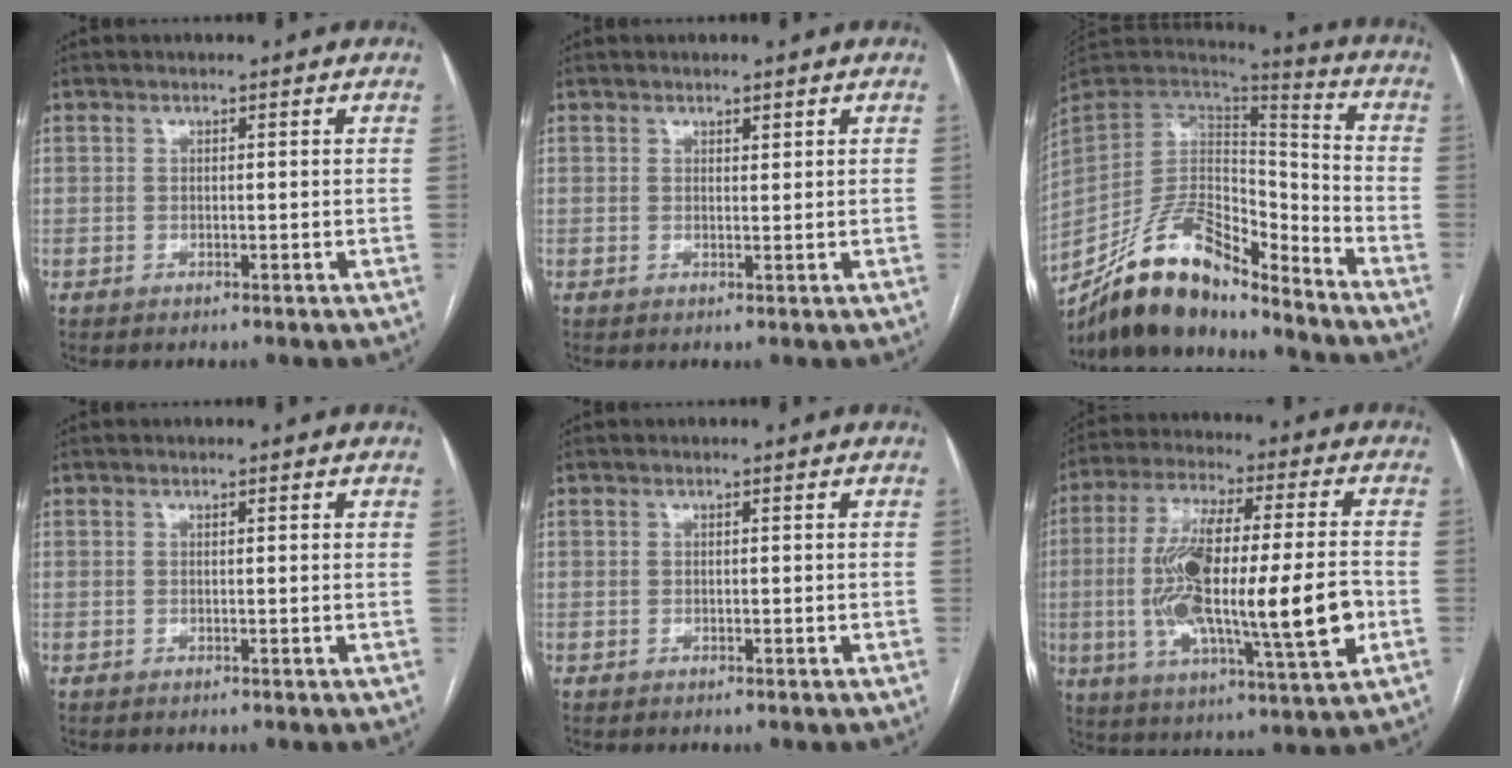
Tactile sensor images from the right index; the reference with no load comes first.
{"total": 0.9, "force": [0.7, 0.3, 0.4], "torque": [-0.008, -0.003, 0.011]}
{"total": 17.7, "force": [-14.3, 6.2, 8.4], "torque": [-0.147, 0.042, -0.254]}
{"total": 0.5, "force": [0.3, 0.0, 0.4], "torque": [-0.007, 0.001, 0.002]}
{"total": 0.0}
{"total": 21.3, "force": [-2.8, 3.7, 20.8], "torque": [-0.368, -0.001, -0.039]}